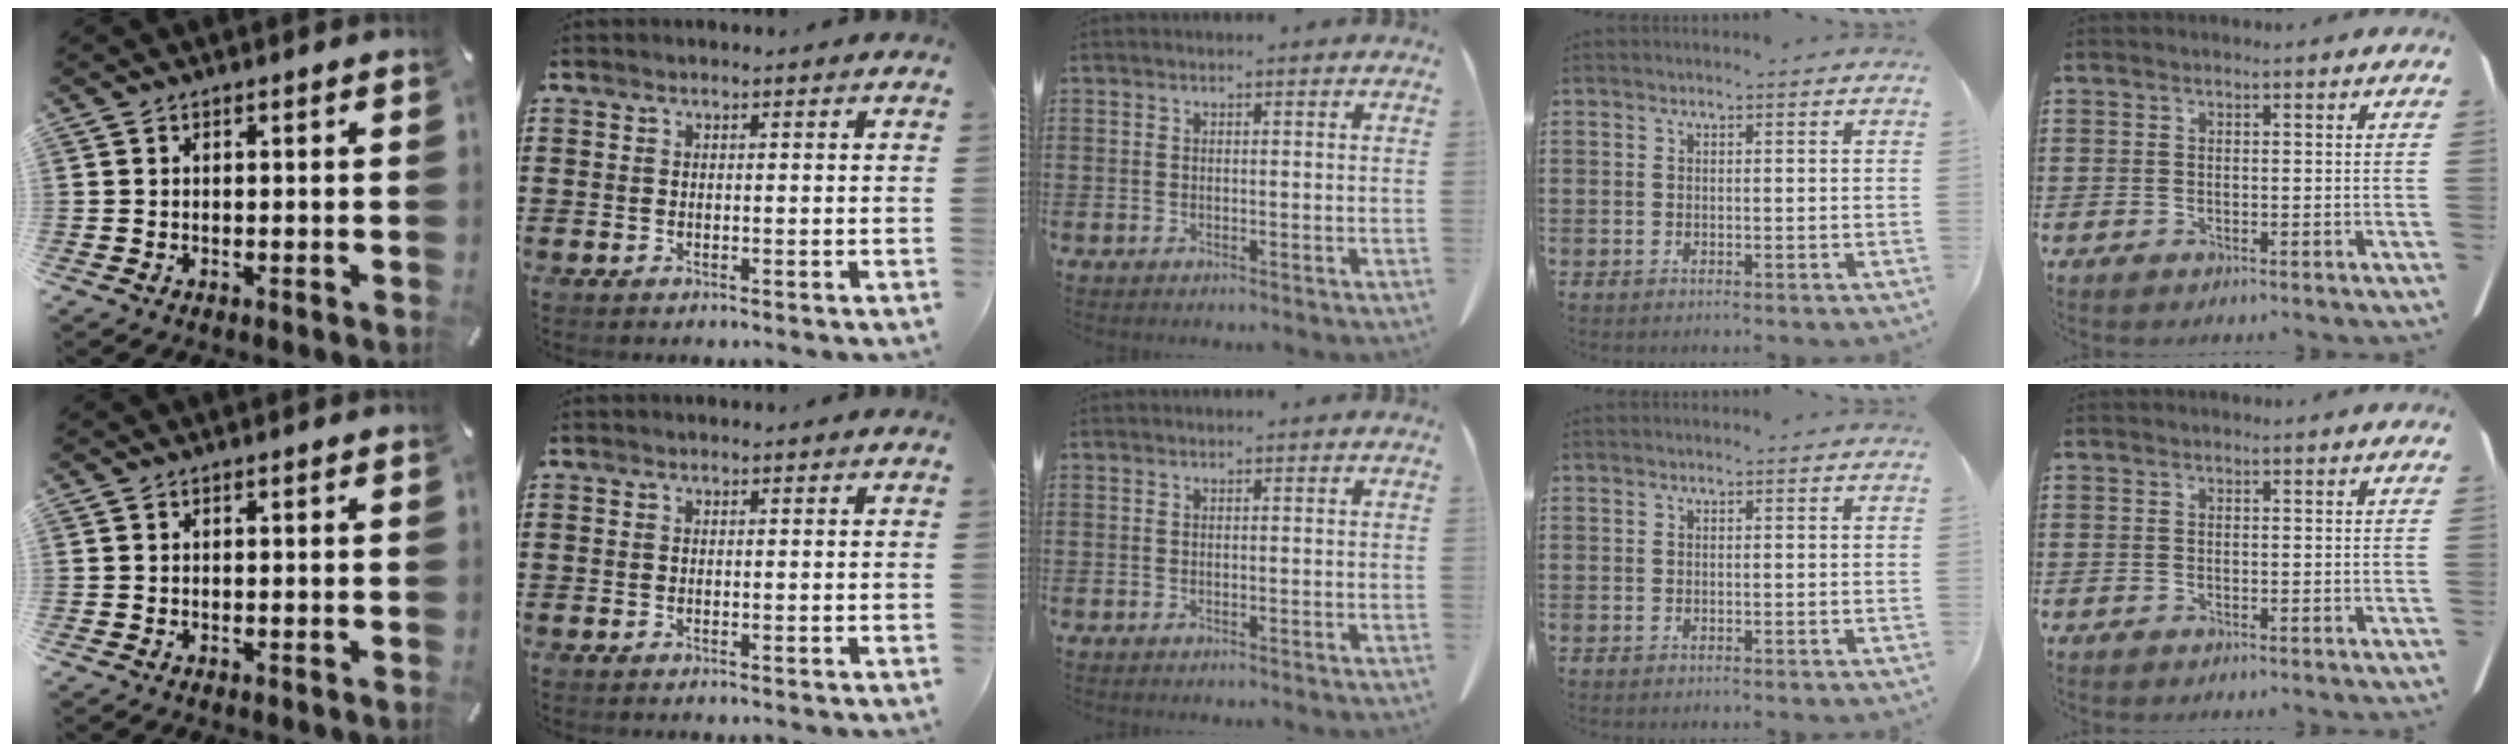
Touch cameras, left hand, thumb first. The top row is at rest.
{}